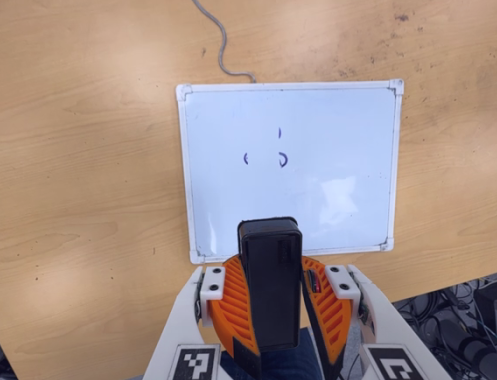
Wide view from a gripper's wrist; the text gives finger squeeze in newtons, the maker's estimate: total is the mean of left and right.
{"total": 10.6, "left": 10.4, "right": 10.8}